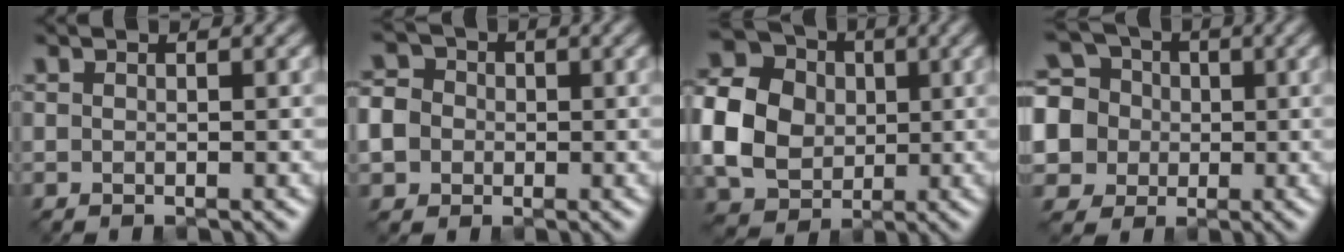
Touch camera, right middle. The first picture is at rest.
{"total": 6.7, "force": [-1.0, 6.2, 2.5], "torque": [-0.059, 0.011, -0.048]}
{"total": 8.6, "force": [0.0, 7.3, 4.6], "torque": [-0.123, 0.005, -0.006]}
{"total": 9.1, "force": [0.3, 8.5, 3.1], "torque": [-0.098, 0.033, -0.027]}